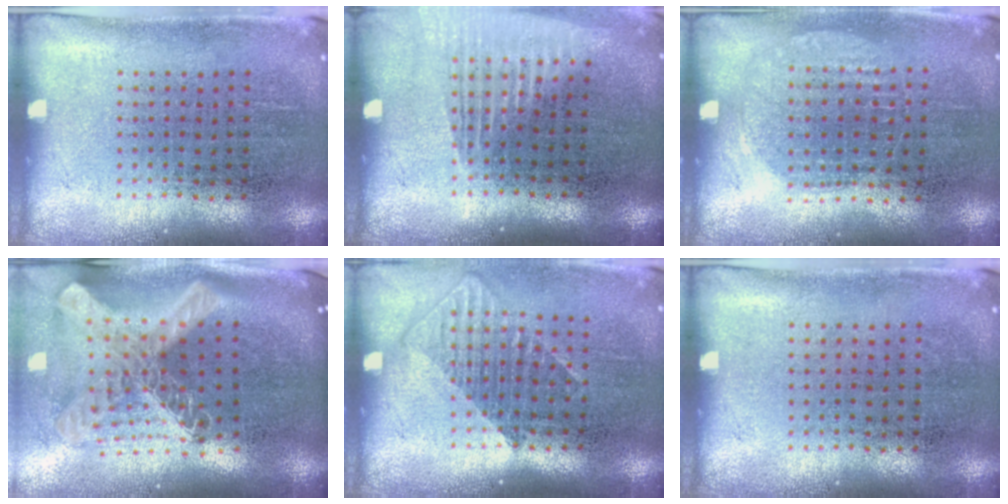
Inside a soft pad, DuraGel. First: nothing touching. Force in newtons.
{"total": 1.2, "press": 1.1, "slide": 0.4}
{"total": 0.9, "press": 0.8, "slide": 0.3}
{"total": 3.0, "press": 2.1, "slide": 2.2}
{"total": 1.3, "press": 1.1, "slide": 0.7}
{"total": 0.0}